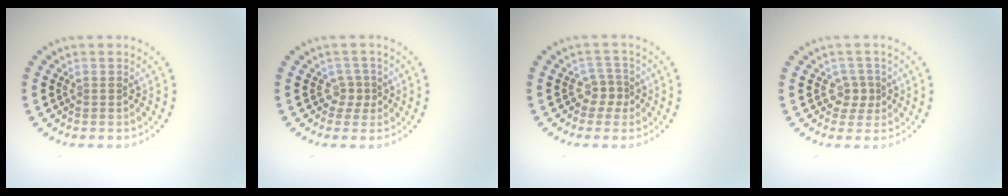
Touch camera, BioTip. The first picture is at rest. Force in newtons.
{"total": 1.6, "press": 1.1, "slide": 1.3}
{"total": 1.8, "press": 1.3, "slide": 1.3}
{"total": 1.7, "press": 1.3, "slide": 1.1}